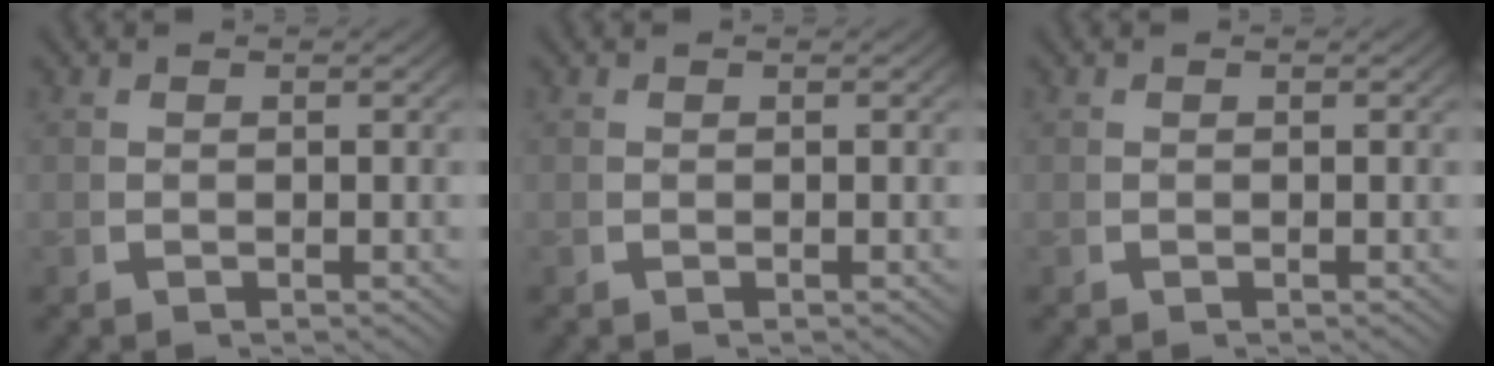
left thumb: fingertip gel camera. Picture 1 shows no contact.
{"total": 0.0}
{"total": 0.0}